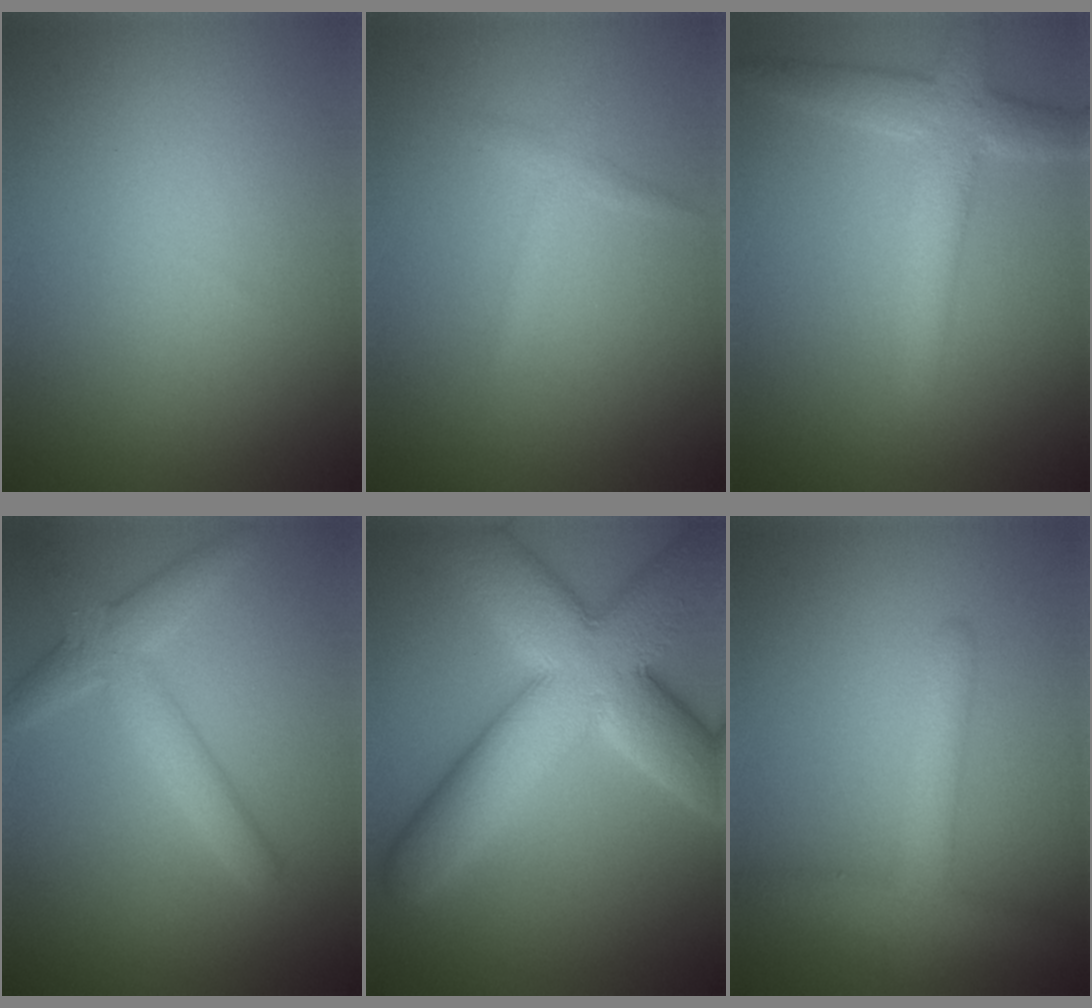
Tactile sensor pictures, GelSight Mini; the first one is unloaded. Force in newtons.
{"total": 1.1, "press": 1.1, "slide": 0.1}
{"total": 4.6, "press": 4.5, "slide": 0.4}
{"total": 3.7, "press": 3.7, "slide": 0.1}
{"total": 11.7, "press": 11.7, "slide": 0.9}
{"total": 4.0, "press": 4.0, "slide": 0.3}